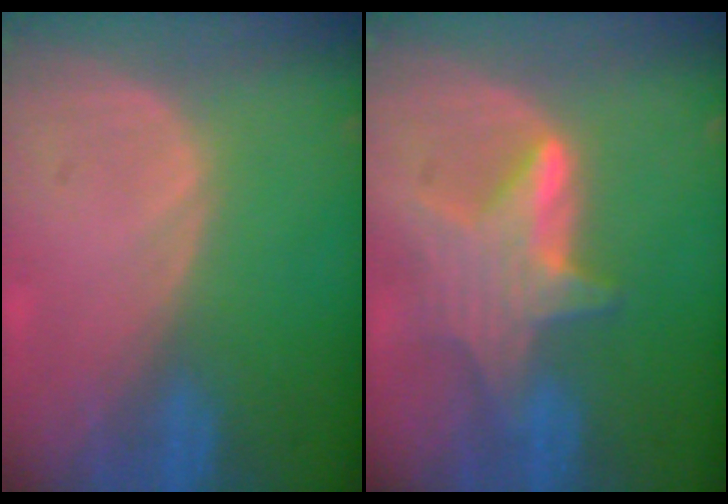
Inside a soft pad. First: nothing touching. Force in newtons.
{"total": 6.6, "press": 6.6, "slide": 0.2}